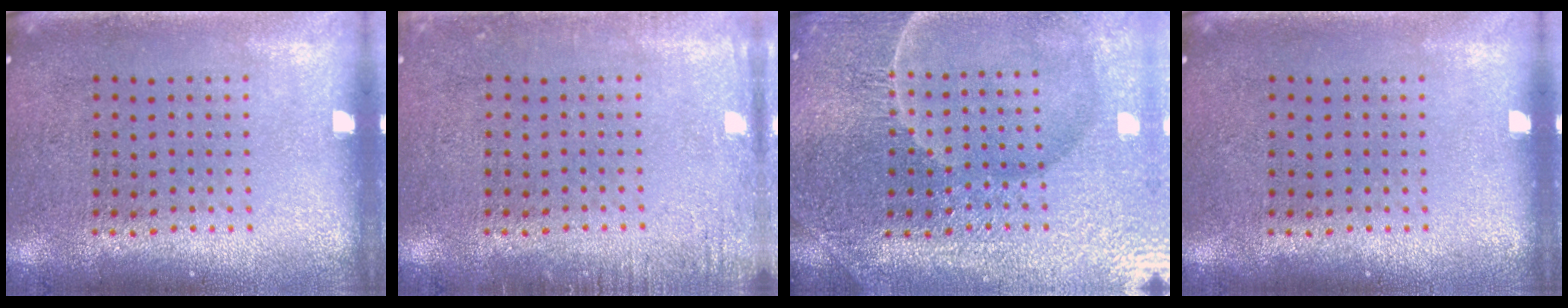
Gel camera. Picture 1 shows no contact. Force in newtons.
{"total": 1.7, "press": 1.7, "slide": 0.2}
{"total": 5.3, "press": 5.0, "slide": 1.8}
{"total": 0.0}